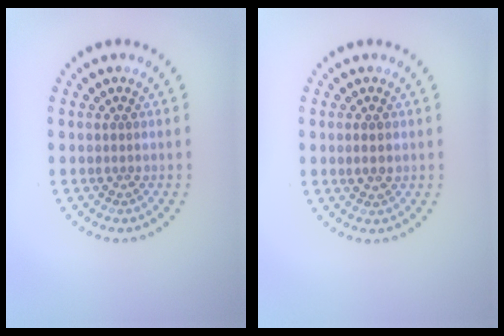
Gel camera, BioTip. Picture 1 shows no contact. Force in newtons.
{"total": 1.0, "press": 0.9, "slide": 0.3}